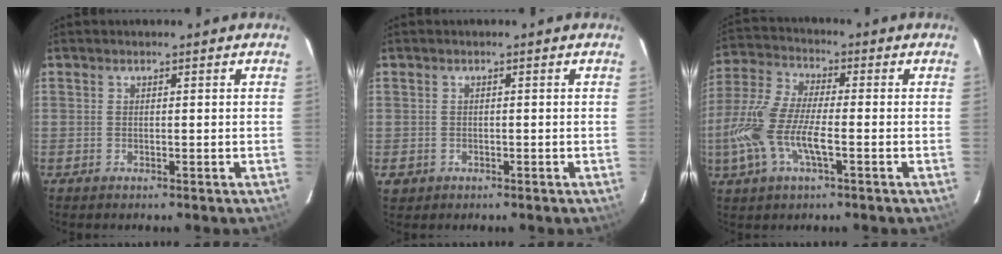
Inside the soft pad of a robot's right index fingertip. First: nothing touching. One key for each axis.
{"total": 2.1, "fx": -0.4, "fy": 2.0, "fz": 0.5, "tx": -0.008, "ty": 0.000, "tz": -0.004}
{"total": 13.3, "fx": -3.5, "fy": 4.5, "fz": 12.0, "tx": -0.270, "ty": -0.002, "tz": -0.075}